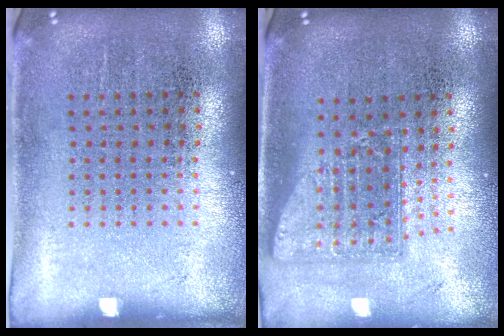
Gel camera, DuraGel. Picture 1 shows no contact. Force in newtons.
{"total": 1.7, "press": 1.3, "slide": 1.1}